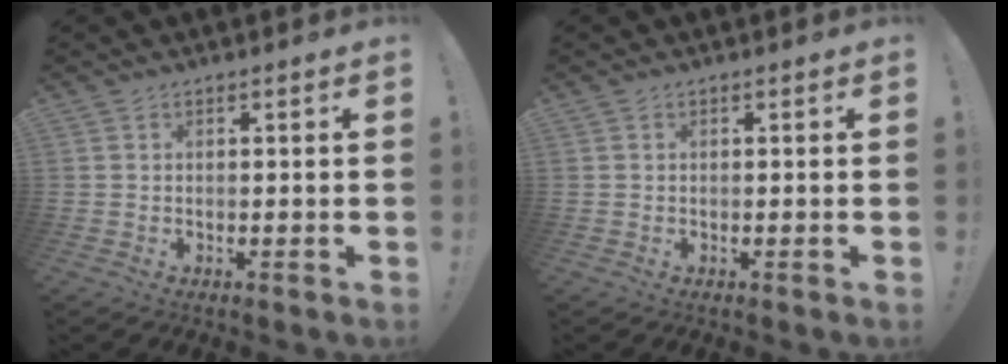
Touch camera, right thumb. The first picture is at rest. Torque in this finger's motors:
{"motor_torque": [-0.13, -0.04, 0.16, -0.06, -0.03]}